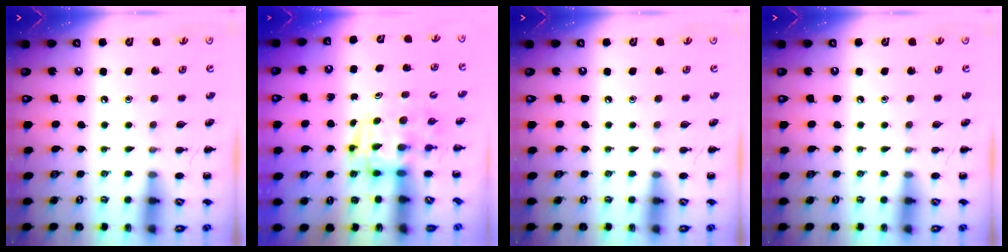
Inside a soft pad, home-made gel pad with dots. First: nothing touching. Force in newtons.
{"total": 2.8, "press": 2.7, "slide": 0.5}
{"total": 0.0}
{"total": 0.0}